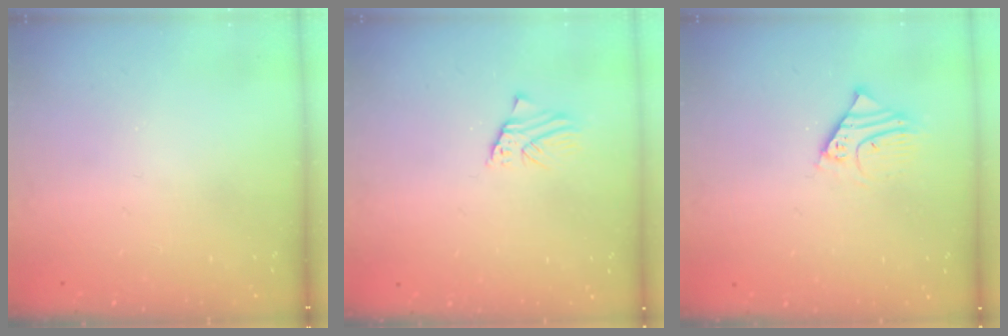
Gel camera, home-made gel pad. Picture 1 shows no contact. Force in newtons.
{"total": 1.4, "press": 1.4, "slide": 0.0}
{"total": 3.8, "press": 3.8, "slide": 0.3}